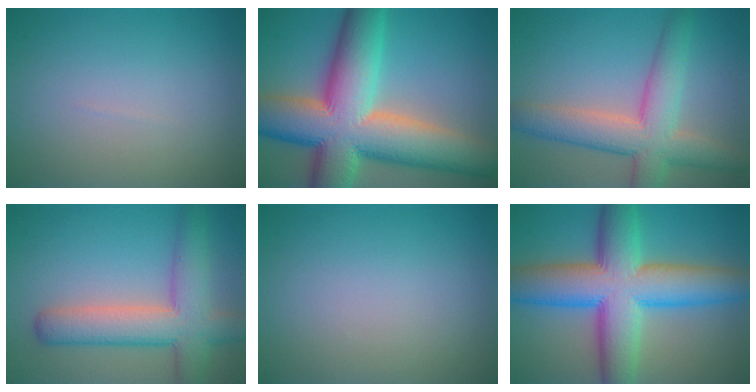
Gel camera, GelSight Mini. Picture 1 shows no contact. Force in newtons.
{"total": 16.4, "press": 16.3, "slide": 0.9}
{"total": 7.2, "press": 7.2, "slide": 0.4}
{"total": 7.3, "press": 7.3, "slide": 0.4}
{"total": 0.0}
{"total": 12.7, "press": 12.7, "slide": 0.1}